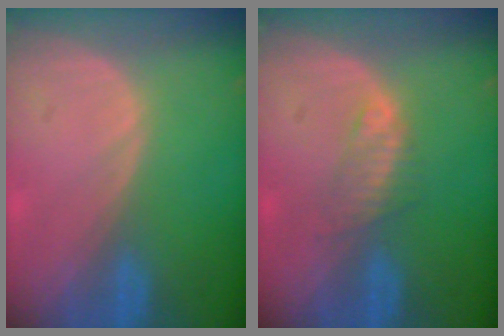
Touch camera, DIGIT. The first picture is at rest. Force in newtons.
{"total": 2.5, "press": 2.4, "slide": 0.3}